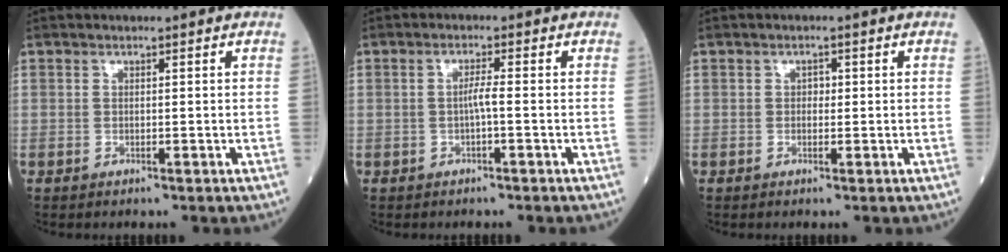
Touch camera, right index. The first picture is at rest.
{"total": 1.9, "force": [-0.4, -0.2, 1.8], "torque": [-0.033, 0.002, -0.005]}
{"total": 1.0, "force": [0.1, 0.7, 0.7], "torque": [-0.008, 0.003, 0.002]}